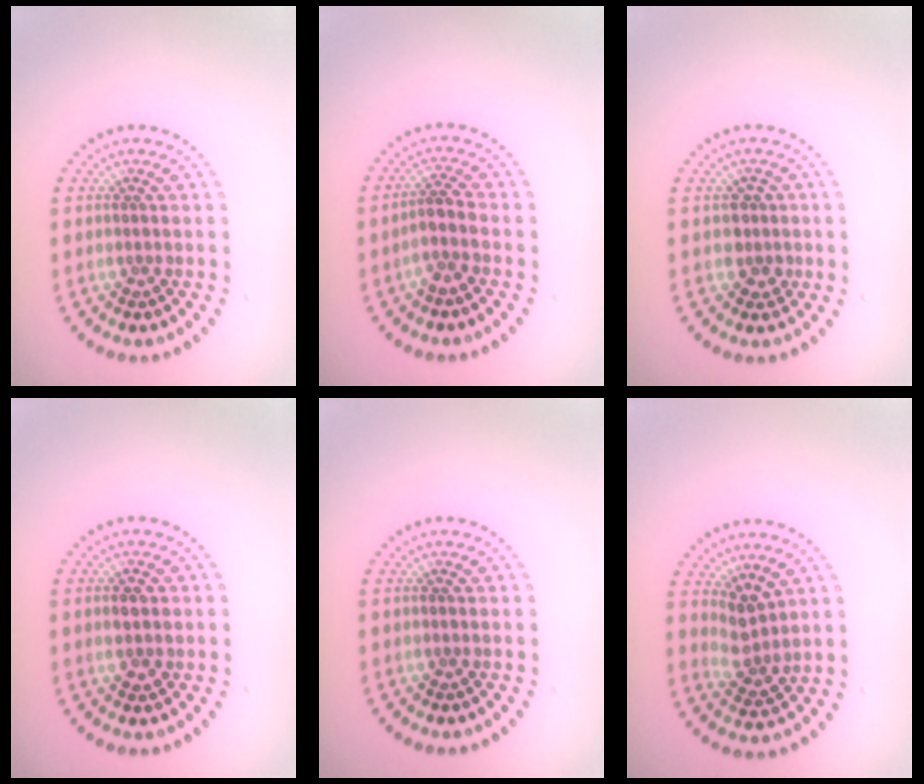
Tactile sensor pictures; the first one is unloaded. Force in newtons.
{"total": 2.2, "press": 1.6, "slide": 1.5}
{"total": 1.7, "press": 1.4, "slide": 0.9}
{"total": 2.3, "press": 2.3, "slide": 0.1}
{"total": 0.0}
{"total": 2.6, "press": 2.0, "slide": 1.7}